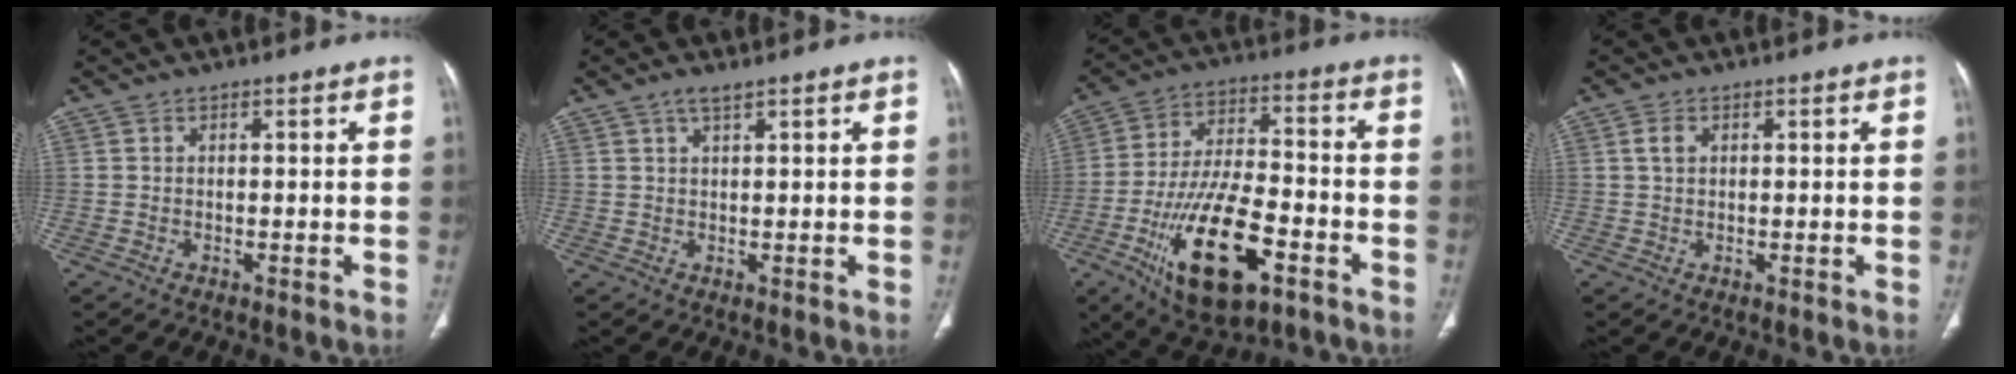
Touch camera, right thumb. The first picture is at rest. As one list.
[{"total": 1.8, "force": [1.2, 0.4, 1.3], "torque": [-0.028, -0.001, 0.025]}, {"total": 19.8, "force": [-8.5, 8.5, 15.7], "torque": [-0.277, 0.033, -0.135]}, {"total": 1.9, "force": [0.6, 1.2, 1.3], "torque": [-0.022, 0.004, 0.014]}]